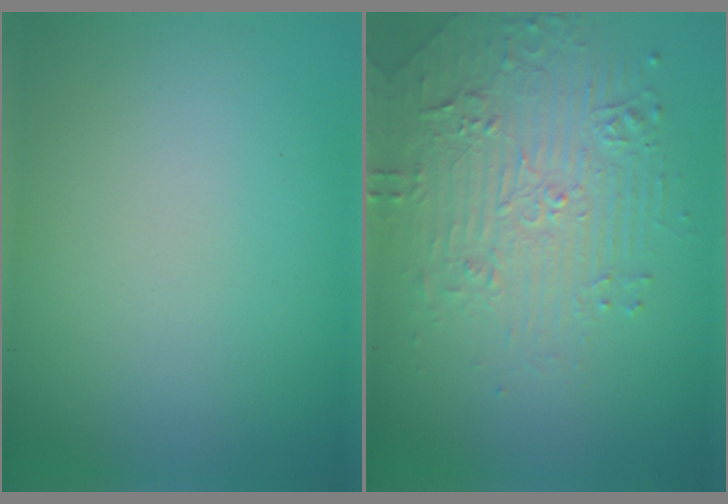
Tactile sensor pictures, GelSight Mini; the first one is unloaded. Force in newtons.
{"total": 5.0, "press": 3.9, "slide": 3.1}